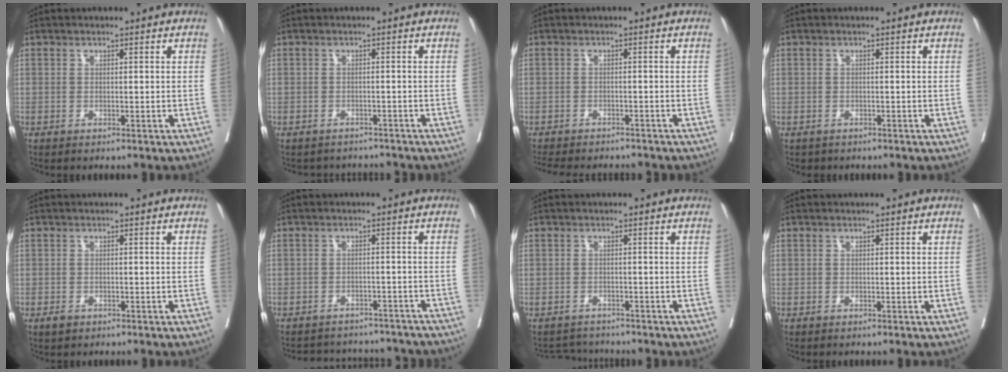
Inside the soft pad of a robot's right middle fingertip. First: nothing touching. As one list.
[{"total": 5.5, "force": [-5.2, 1.6, 0.1], "torque": [0.004, 0.006, -0.061]}, {"total": 11.6, "force": [-10.5, 2.9, 4.0], "torque": [-0.071, -0.005, -0.136]}, {"total": 1.6, "force": [-1.3, 0.9, 0.1], "torque": [-0.013, -0.003, -0.020]}, {"total": 1.2, "force": [-0.8, 0.7, 0.6], "torque": [-0.014, 0.000, -0.009]}, {"total": 15.1, "force": [-13.9, 4.7, 3.6], "torque": [-0.070, 0.007, -0.158]}, {"total": 3.3, "force": [-3.2, 0.5, -0.6], "torque": [0.013, -0.006, -0.052]}, {"total": 0.0}]